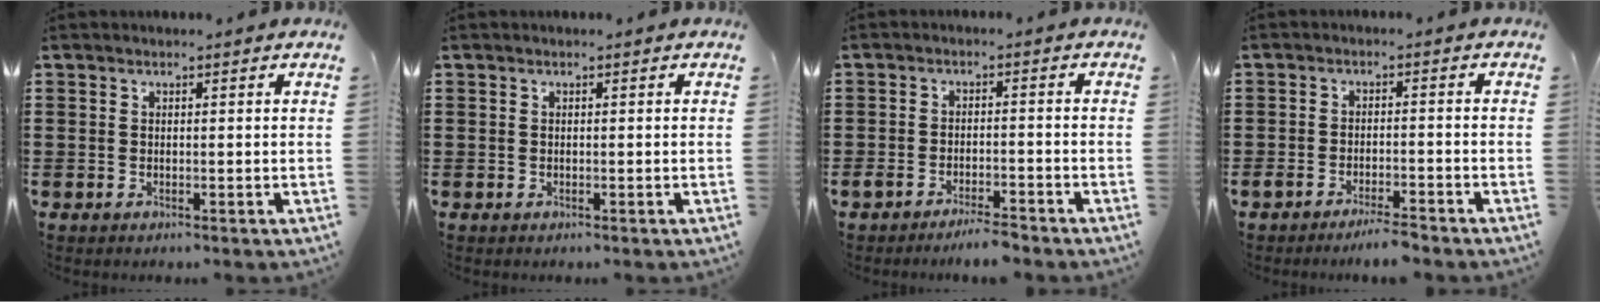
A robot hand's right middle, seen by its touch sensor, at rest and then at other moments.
{"total": 0.0}
{"total": 3.1, "force": [-2.9, 0.2, 1.2], "torque": [-0.020, 0.003, -0.057]}
{"total": 3.0, "force": [-2.8, 0.1, 1.2], "torque": [-0.019, 0.004, -0.054]}